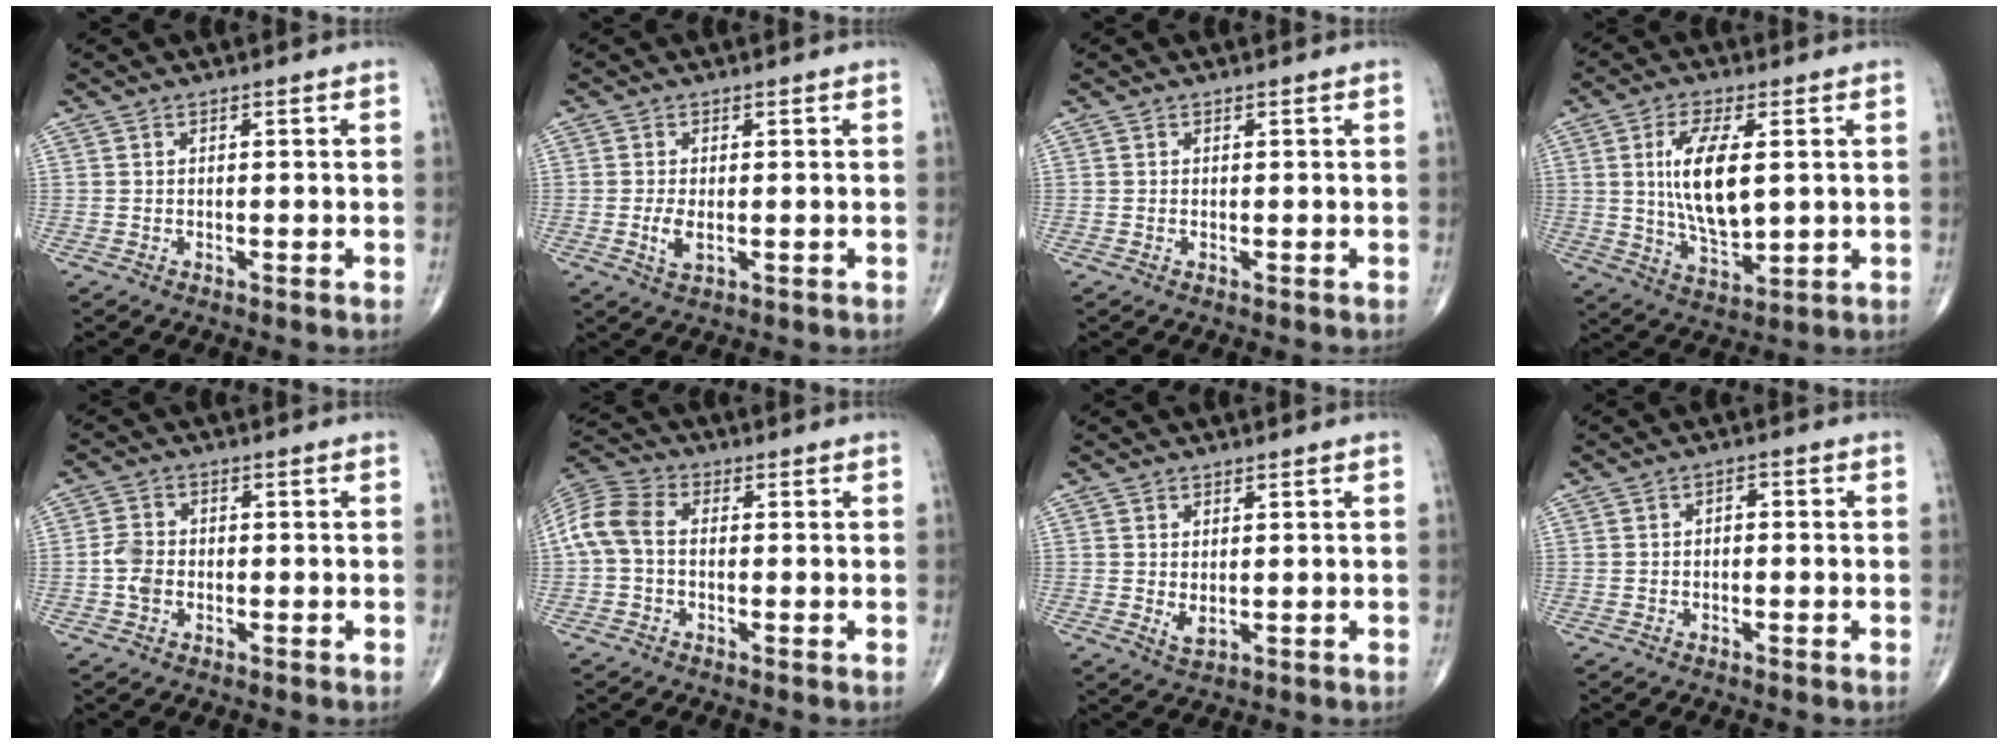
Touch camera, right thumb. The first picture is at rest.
{"total": 3.0, "force": [-0.4, 1.4, 2.6], "torque": [-0.059, -0.007, -0.007]}
{"total": 0.0}
{"total": 12.3, "force": [1.9, 5.1, 11.0], "torque": [-0.204, -0.018, 0.043]}
{"total": 3.7, "force": [-0.9, 2.7, 2.2], "torque": [-0.041, 0.008, -0.023]}
{"total": 7.9, "force": [-0.3, 5.3, 5.9], "torque": [-0.123, 0.023, -0.018]}
{"total": 2.3, "force": [0.2, 1.2, 2.0], "torque": [-0.035, -0.007, 0.010]}
{"total": 1.5, "force": [-0.2, 1.0, 1.1], "torque": [-0.004, 0.011, -0.010]}